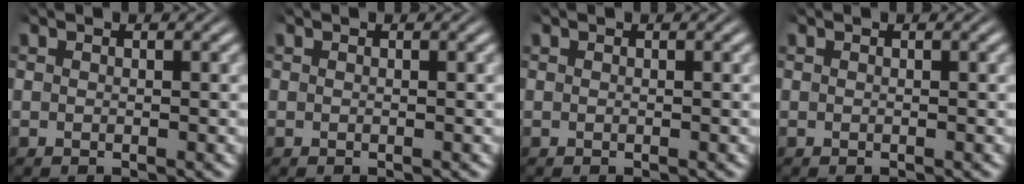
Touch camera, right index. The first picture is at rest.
{"total": 0.0}
{"total": 0.0}
{"total": 0.0}